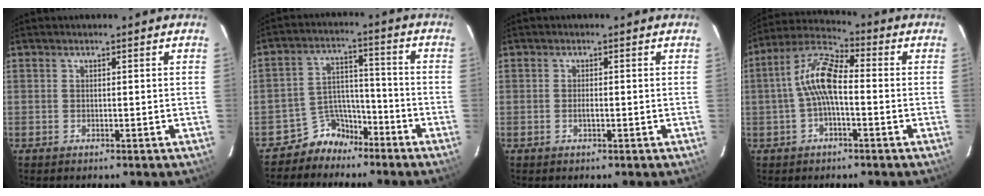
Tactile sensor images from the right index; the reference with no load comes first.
{"total": 6.8, "force": [-5.5, 4.0, 0.4], "torque": [-0.009, 0.034, -0.096]}
{"total": 0.9, "force": [-0.3, 0.2, 0.8], "torque": [-0.015, -0.001, -0.005]}
{"total": 9.1, "force": [-0.9, 3.4, 8.4], "torque": [-0.180, 0.024, -0.022]}